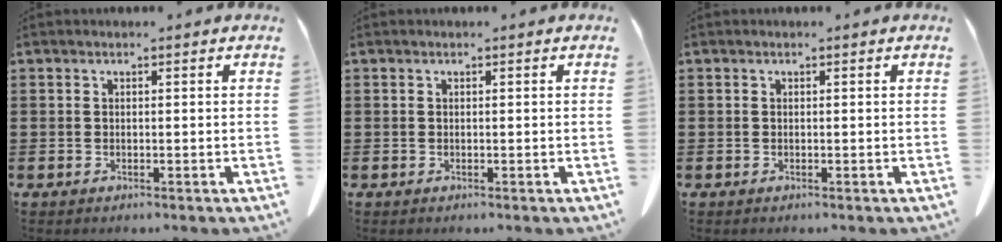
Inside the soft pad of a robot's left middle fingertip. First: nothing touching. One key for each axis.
{"total": 0.0}
{"total": 0.0}